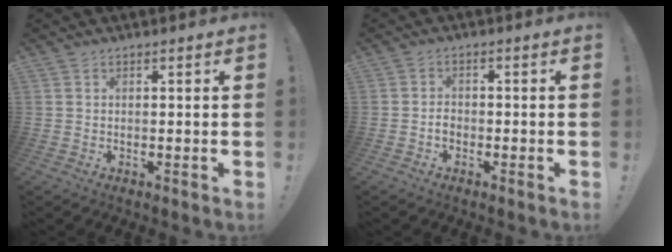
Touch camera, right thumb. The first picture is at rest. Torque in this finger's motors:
{"motor_torque": [0.47, 0.19, 0.16, -0.12, 0.00]}